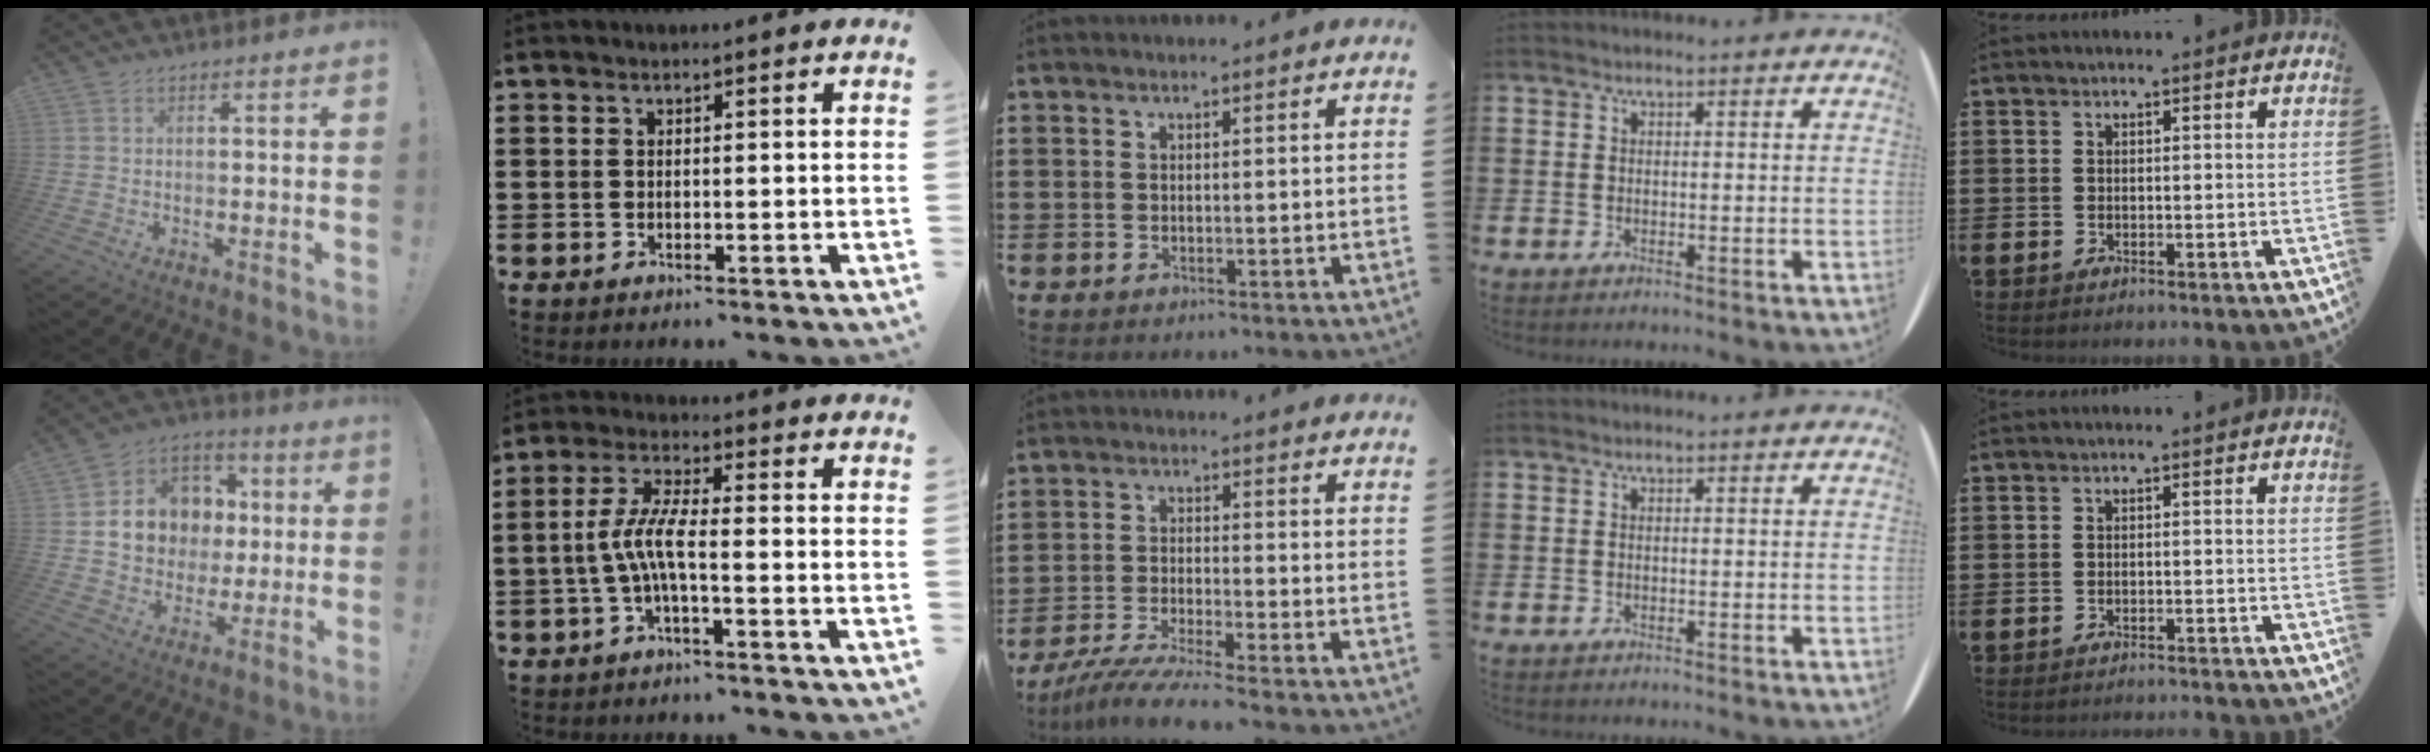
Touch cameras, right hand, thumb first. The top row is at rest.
{"thumb": {"total": 14.4, "force": [1.2, 12.8, 6.5], "torque": [-0.083, 0.006, 0.049]}, "index": {"total": 6.0, "force": [-1.6, 1.2, 5.6], "torque": [-0.135, -0.012, -0.040]}, "middle": {"total": 5.1, "force": [-4.6, -0.5, 2.1], "torque": [-0.054, -0.021, -0.094]}, "little": {"total": 0.8, "force": [-0.8, -0.1, 0.0], "torque": [-0.001, -0.001, -0.017]}}